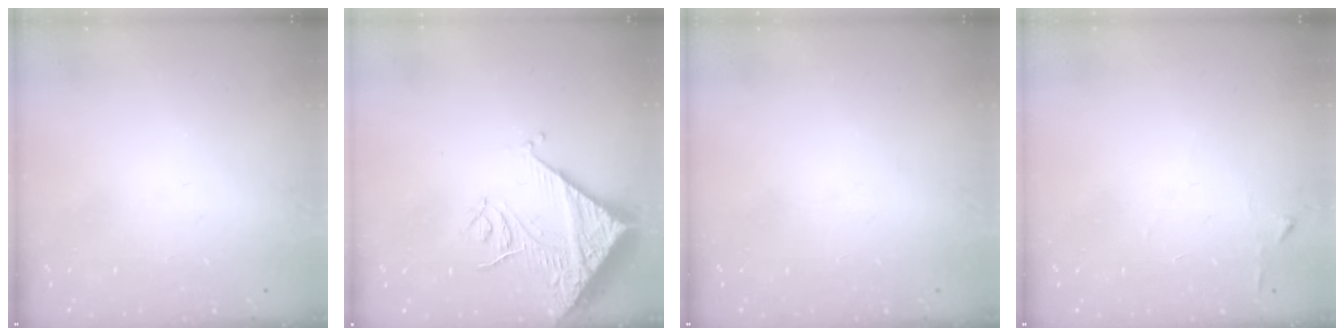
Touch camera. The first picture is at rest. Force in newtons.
{"total": 13.2, "press": 13.1, "slide": 1.7}
{"total": 0.0}
{"total": 2.9, "press": 2.9, "slide": 0.3}